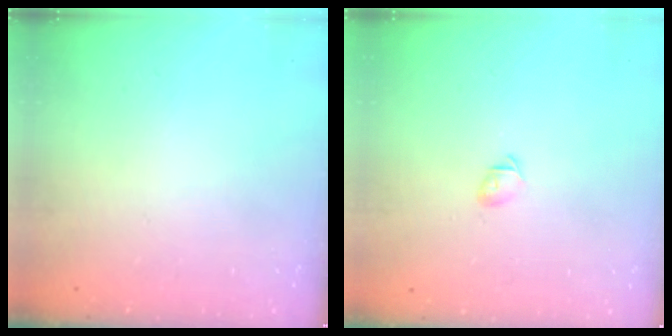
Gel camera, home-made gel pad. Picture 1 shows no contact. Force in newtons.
{"total": 3.2, "press": 3.1, "slide": 0.8}